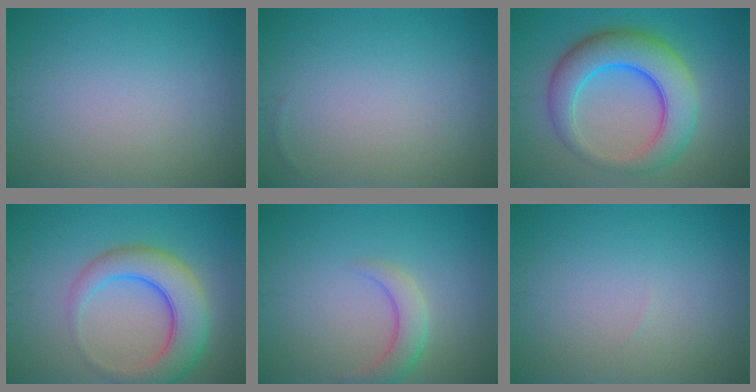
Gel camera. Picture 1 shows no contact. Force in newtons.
{"total": 0.0}
{"total": 8.2, "press": 8.2, "slide": 0.0}
{"total": 6.7, "press": 6.7, "slide": 0.4}
{"total": 2.7, "press": 2.7, "slide": 0.3}
{"total": 0.0}